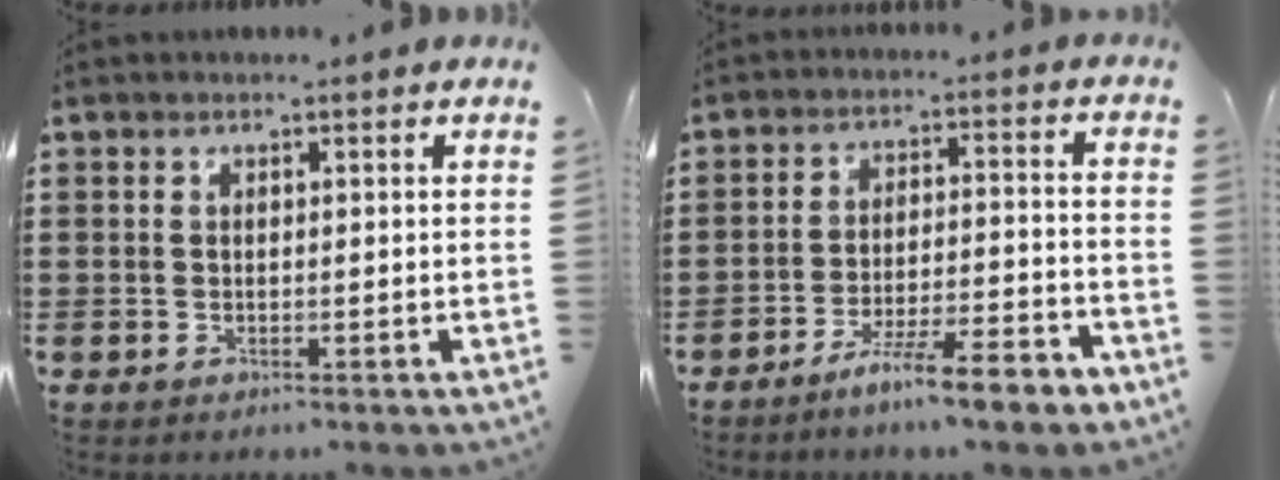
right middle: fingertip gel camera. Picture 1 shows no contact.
{"total": 8.3, "force": [-6.8, 0.5, 4.7], "torque": [-0.083, -0.002, -0.126]}